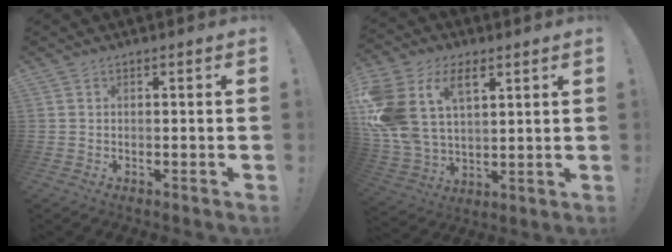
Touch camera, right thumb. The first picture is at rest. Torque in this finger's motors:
{"motor_torque": [0.60, 0.64, 1.63, 1.14, 0.40]}